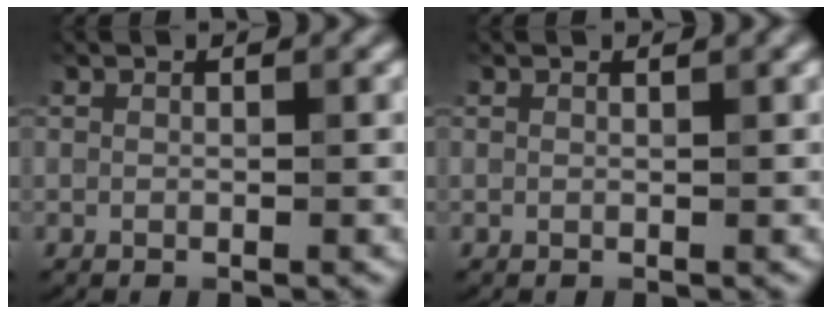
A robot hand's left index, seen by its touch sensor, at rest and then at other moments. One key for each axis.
{"total": 0.5, "fx": 0.4, "fy": 0.1, "fz": 0.3, "tx": 0.000, "ty": 0.001, "tz": 0.007}